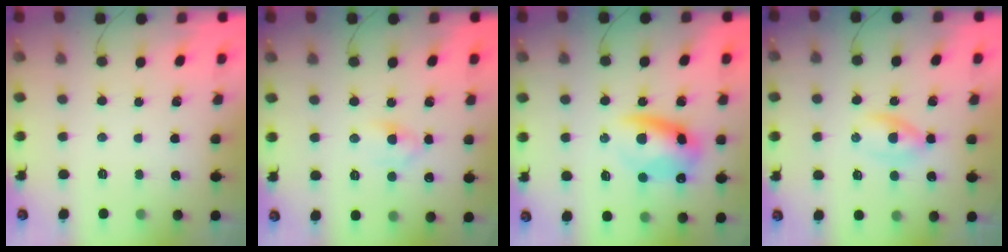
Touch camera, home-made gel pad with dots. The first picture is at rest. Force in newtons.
{"total": 4.0, "press": 3.9, "slide": 1.0}
{"total": 11.4, "press": 11.1, "slide": 2.6}
{"total": 3.0, "press": 2.8, "slide": 1.2}